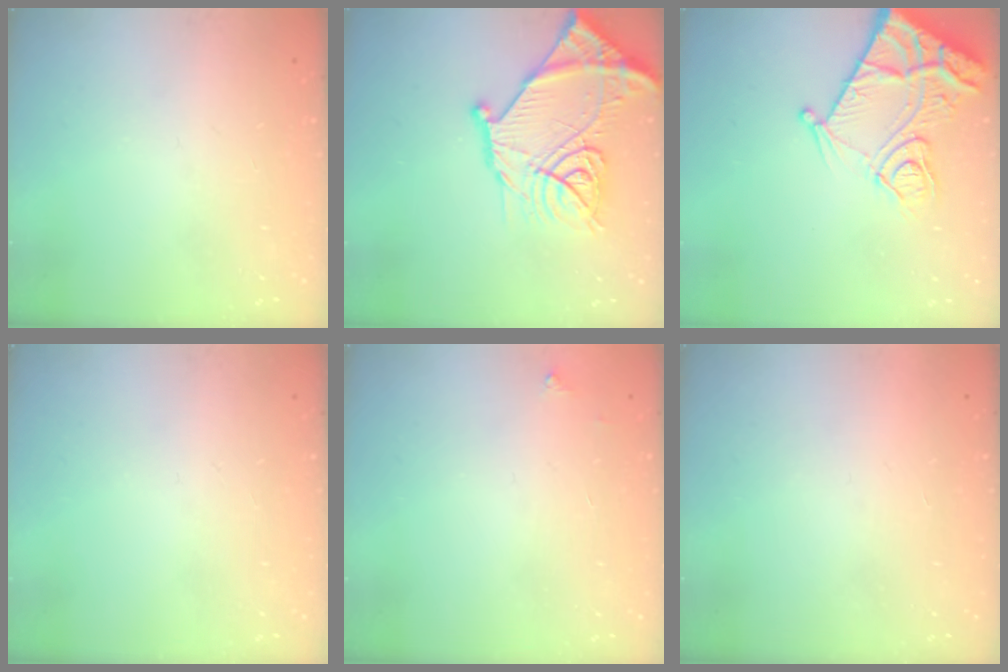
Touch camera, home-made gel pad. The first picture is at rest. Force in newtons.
{"total": 21.2, "press": 21.1, "slide": 1.9}
{"total": 13.7, "press": 13.7, "slide": 1.4}
{"total": 0.0}
{"total": 2.5, "press": 2.5, "slide": 0.4}
{"total": 1.6, "press": 1.6, "slide": 0.1}